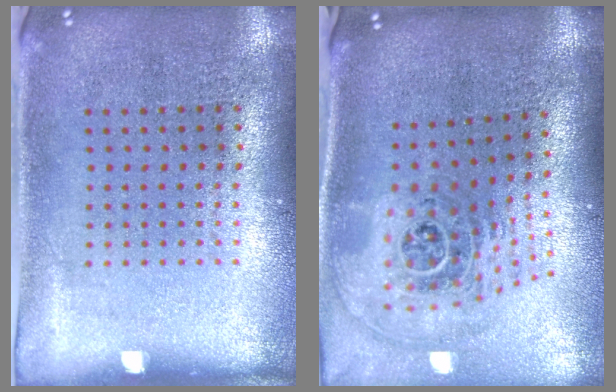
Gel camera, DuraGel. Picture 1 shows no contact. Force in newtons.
{"total": 2.4, "press": 1.6, "slide": 1.7}